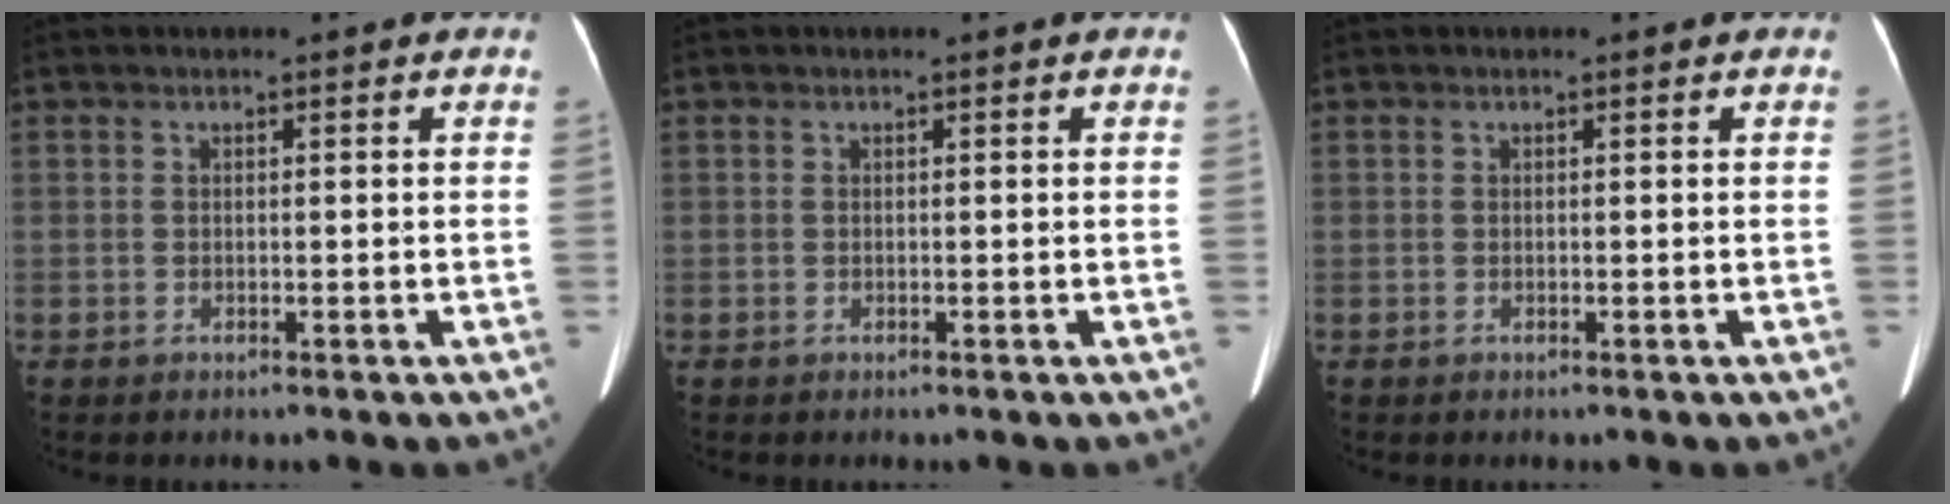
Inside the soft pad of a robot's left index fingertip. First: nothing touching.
{"total": 0.0}
{"total": 0.0}